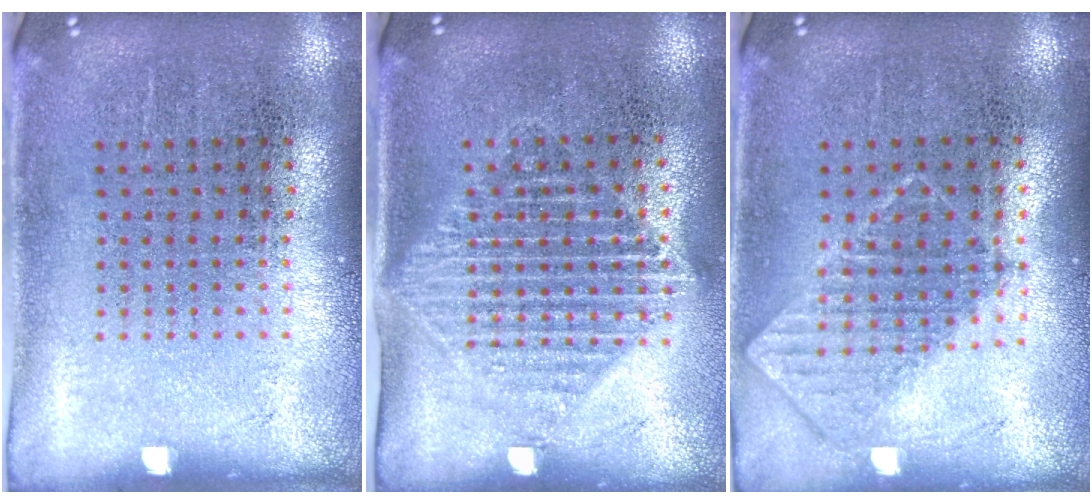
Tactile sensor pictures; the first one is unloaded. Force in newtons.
{"total": 1.5, "press": 1.3, "slide": 0.8}
{"total": 0.8, "press": 0.8, "slide": 0.1}